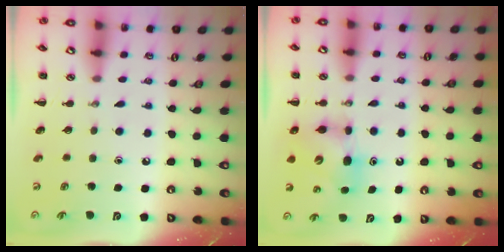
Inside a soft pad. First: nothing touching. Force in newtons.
{"total": 6.6, "press": 6.4, "slide": 1.4}